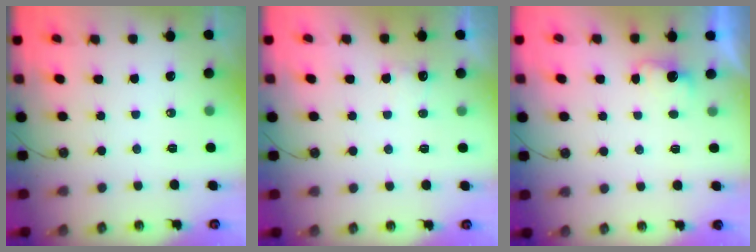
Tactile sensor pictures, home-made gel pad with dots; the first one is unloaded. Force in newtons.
{"total": 2.9, "press": 2.7, "slide": 0.9}
{"total": 2.4, "press": 2.3, "slide": 0.8}